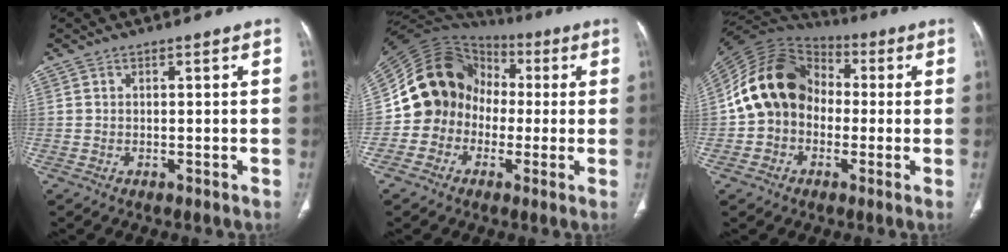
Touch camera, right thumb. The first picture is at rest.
{"total": 14.2, "force": [-1.3, 13.2, 5.1], "torque": [-0.060, 0.046, -0.025]}
{"total": 16.3, "force": [-0.5, 13.2, 9.6], "torque": [-0.158, 0.036, -0.021]}